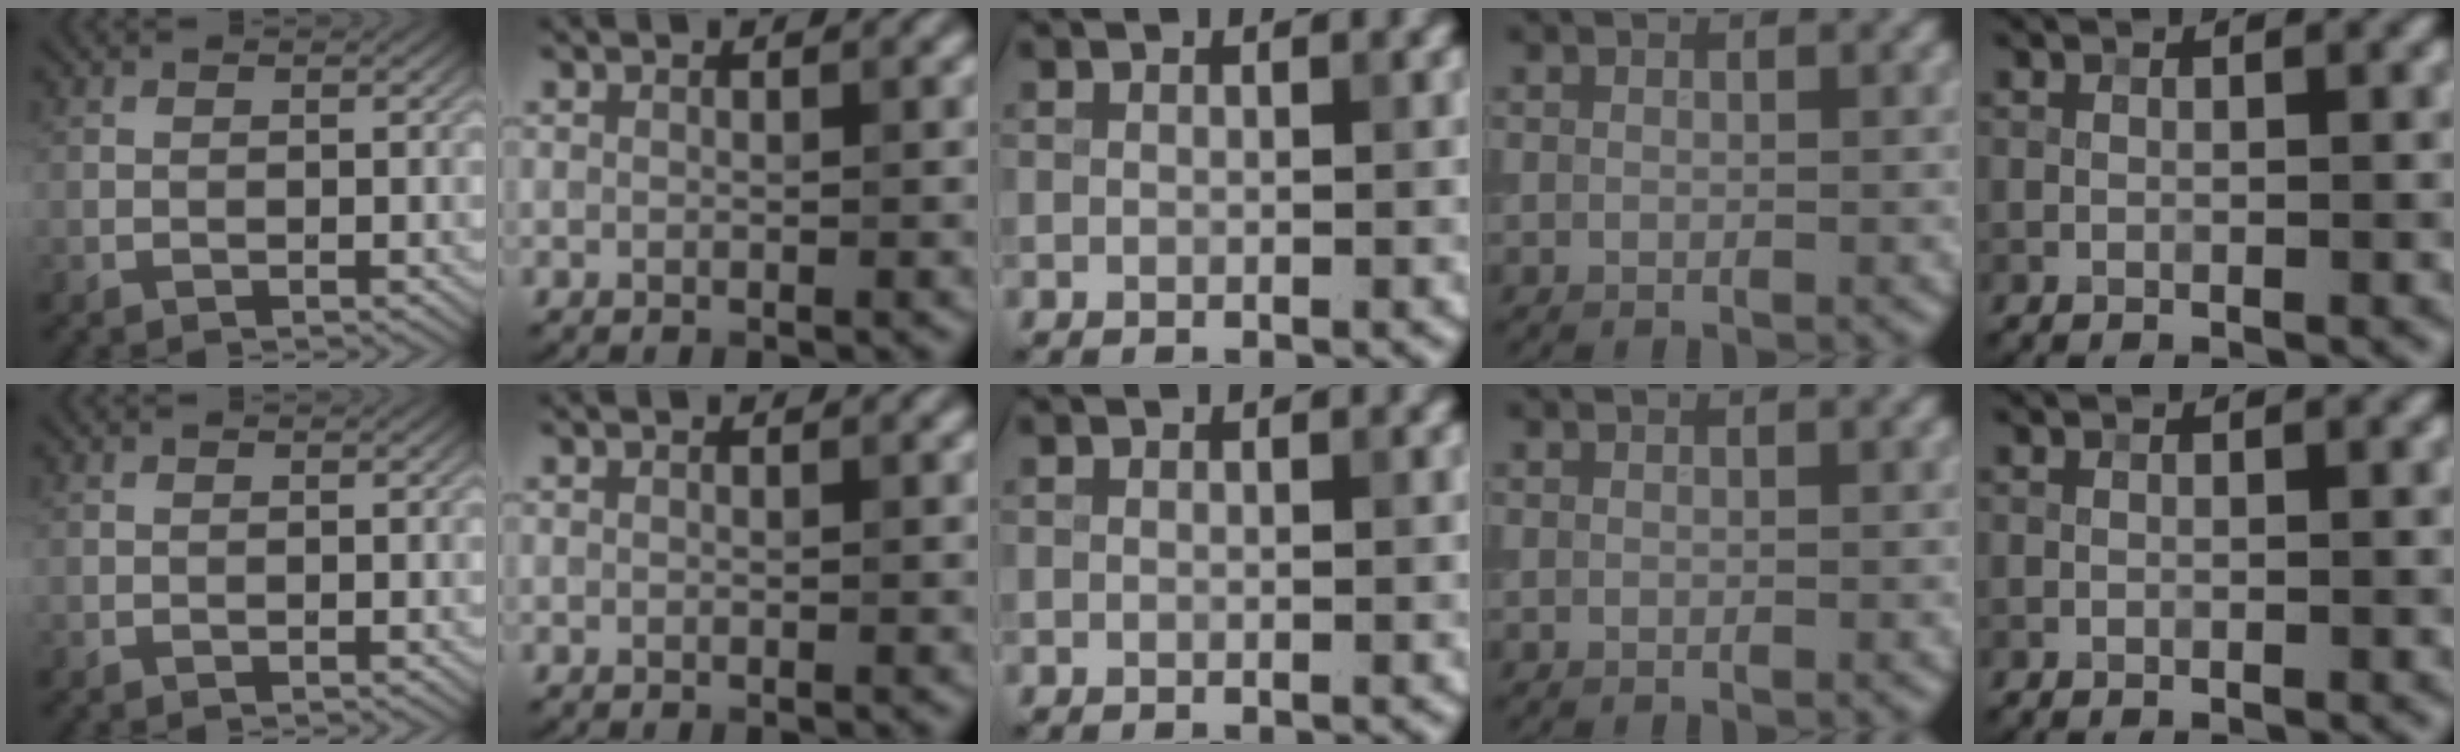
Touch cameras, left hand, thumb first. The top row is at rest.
{}